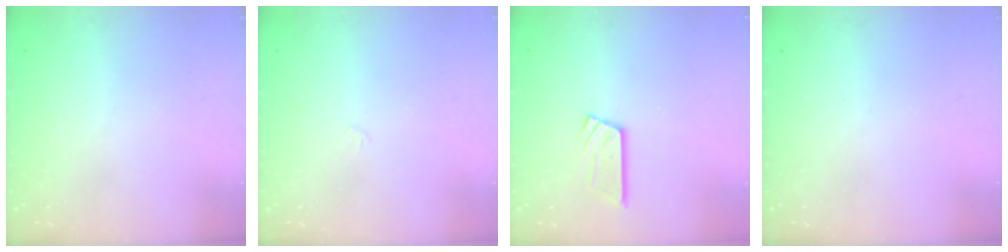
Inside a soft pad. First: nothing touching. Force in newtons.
{"total": 2.8, "press": 2.8, "slide": 0.5}
{"total": 6.7, "press": 6.7, "slide": 0.2}
{"total": 0.0}